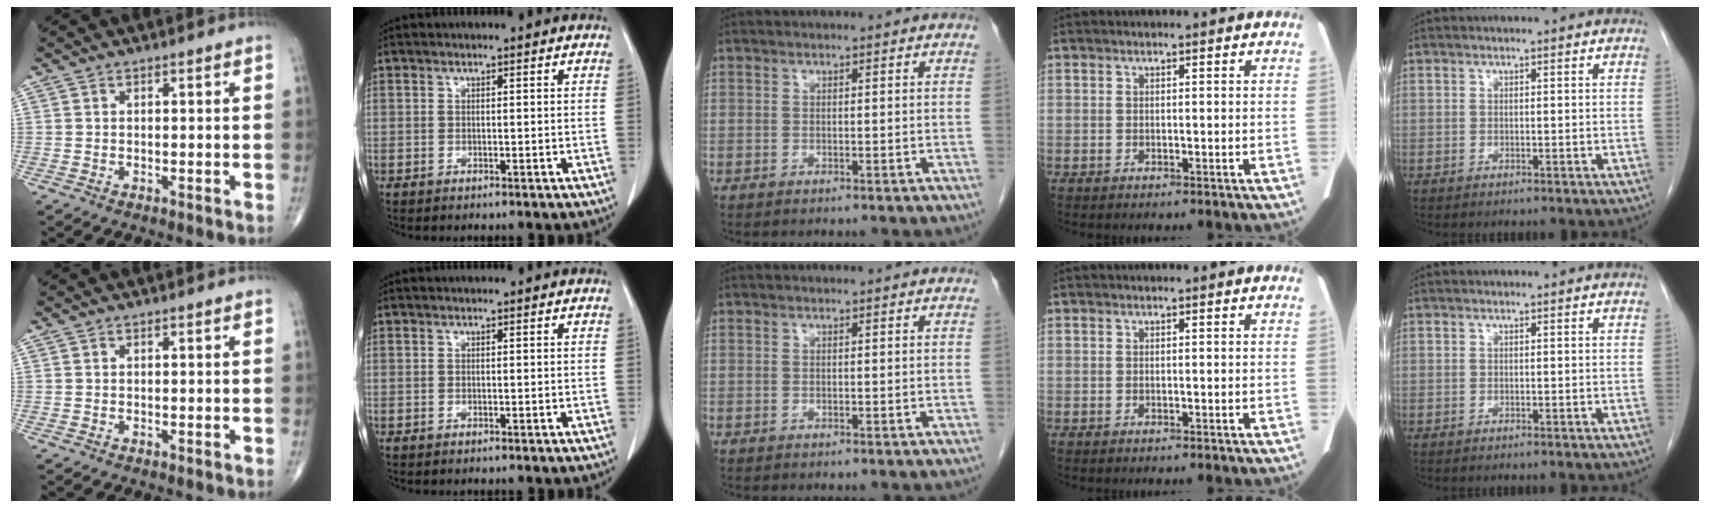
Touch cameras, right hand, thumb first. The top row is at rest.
{}